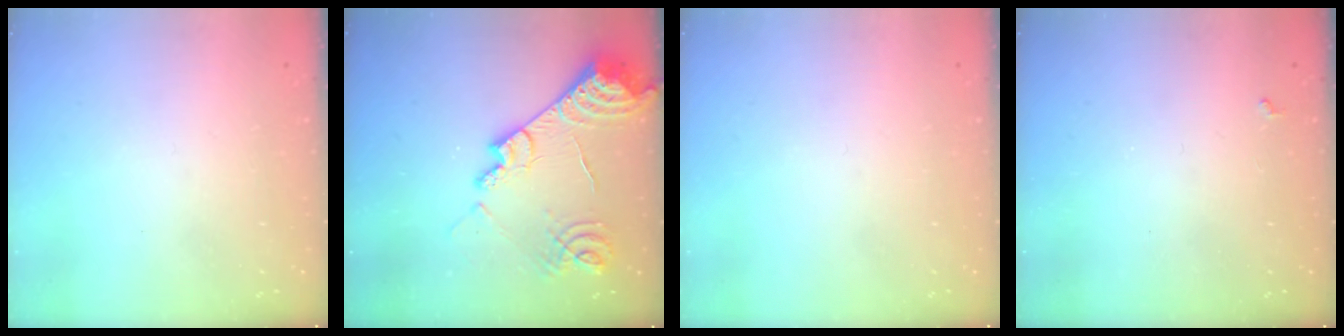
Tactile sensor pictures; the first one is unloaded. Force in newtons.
{"total": 17.4, "press": 17.4, "slide": 1.3}
{"total": 0.0}
{"total": 3.0, "press": 2.9, "slide": 0.5}